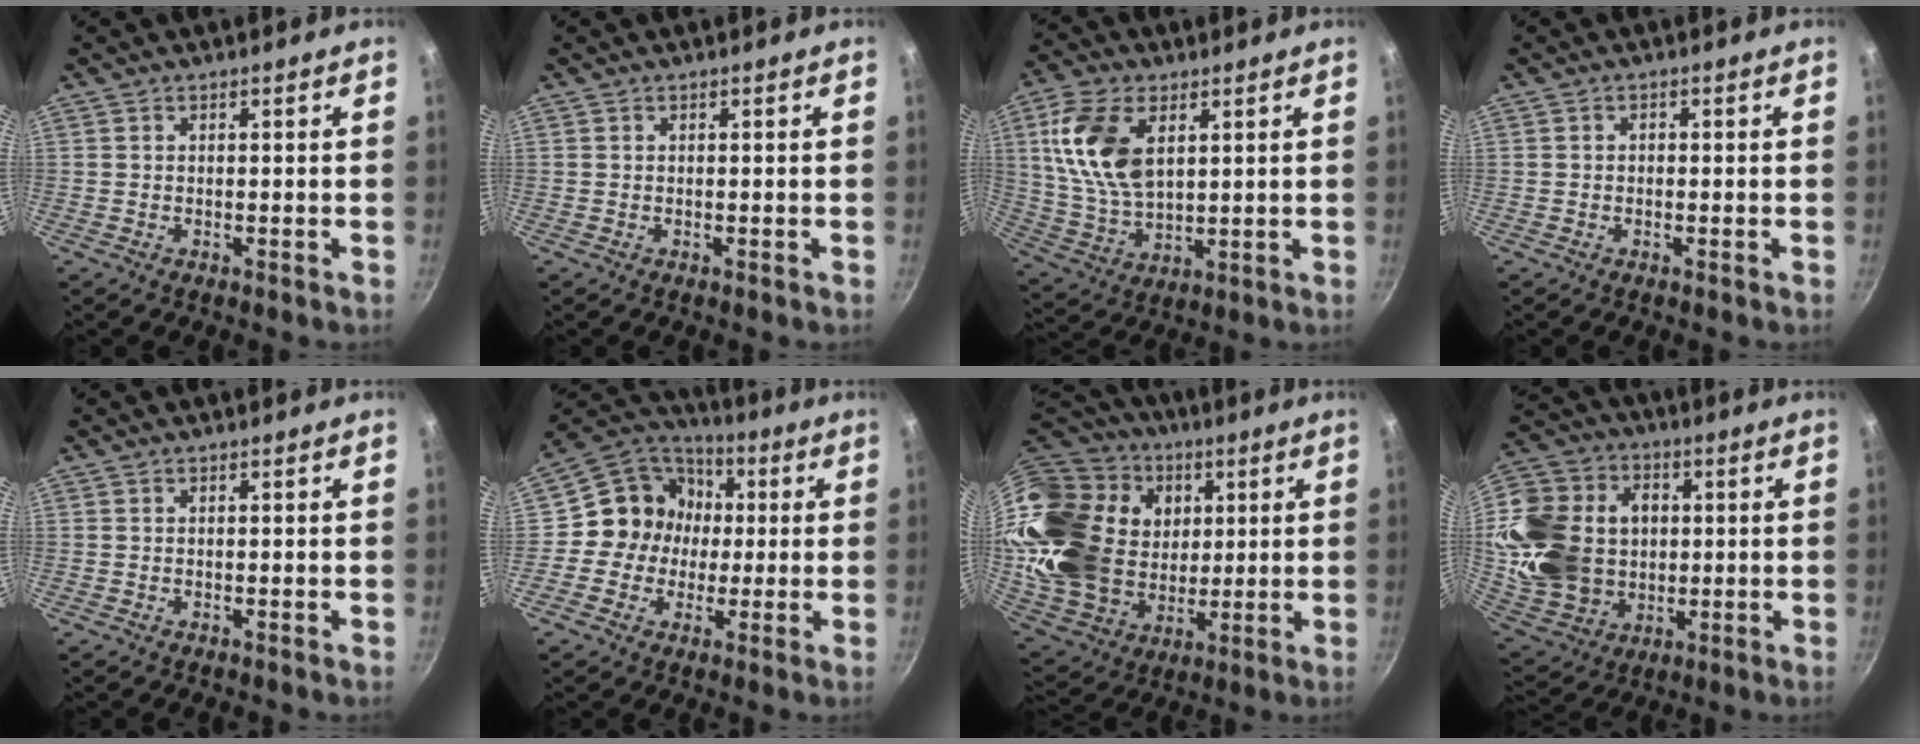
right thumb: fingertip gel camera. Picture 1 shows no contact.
{"total": 0.0}
{"total": 15.0, "force": [4.6, 8.8, 11.3], "torque": [-0.206, -0.012, 0.096]}
{"total": 0.8, "force": [-0.2, 0.7, 0.3], "torque": [-0.005, 0.003, -0.005]}
{"total": 0.0}
{"total": 13.0, "force": [0.5, 11.9, 5.3], "torque": [-0.051, 0.028, -0.011]}
{"total": 29.6, "force": [8.4, 22.9, 16.8], "torque": [-0.301, 0.000, 0.172]}
{"total": 23.9, "force": [1.5, 18.9, 14.6], "torque": [-0.269, 0.016, 0.040]}